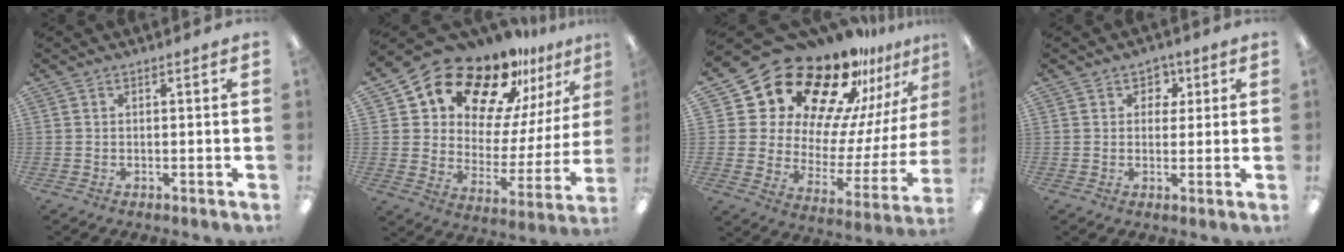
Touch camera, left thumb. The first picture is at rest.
{"total": 20.8, "force": [17.0, 9.1, 7.9], "torque": [-0.151, -0.121, 0.303]}
{"total": 24.2, "force": [19.1, 11.0, 10.0], "torque": [-0.172, -0.155, 0.344]}
{"total": 4.2, "force": [1.9, 3.4, 1.5], "torque": [-0.008, -0.004, 0.027]}